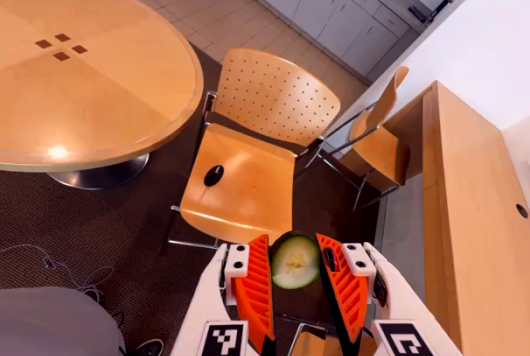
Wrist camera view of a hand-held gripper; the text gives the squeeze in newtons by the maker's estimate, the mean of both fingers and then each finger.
{"total": 6.7, "left": 6.6, "right": 6.9}